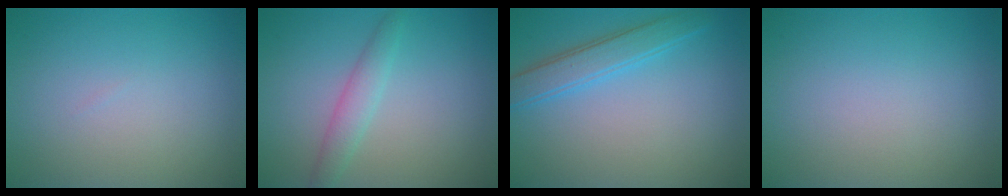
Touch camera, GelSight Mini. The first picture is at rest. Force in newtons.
{"total": 2.0, "press": 2.0, "slide": 0.1}
{"total": 3.0, "press": 3.0, "slide": 0.0}
{"total": 0.0}